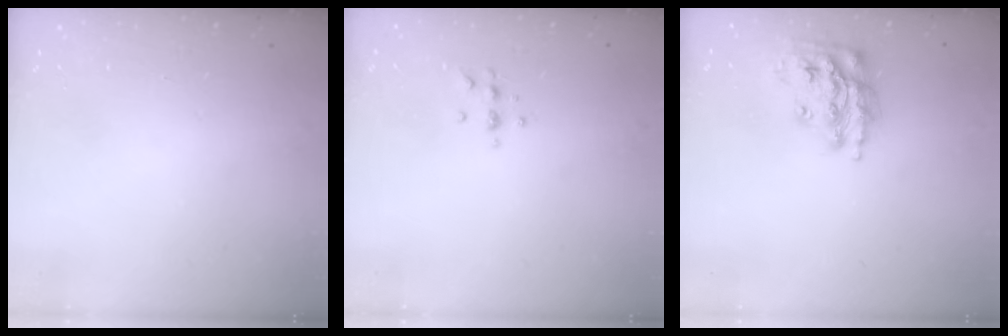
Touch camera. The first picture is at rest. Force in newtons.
{"total": 4.0, "press": 3.8, "slide": 1.2}
{"total": 15.2, "press": 15.1, "slide": 0.8}